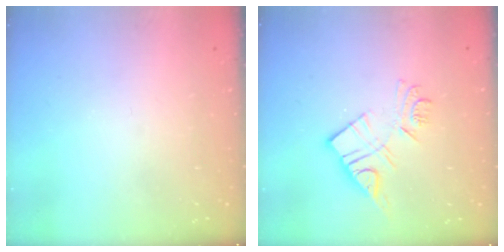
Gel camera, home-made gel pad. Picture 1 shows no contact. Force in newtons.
{"total": 10.8, "press": 10.7, "slide": 0.9}